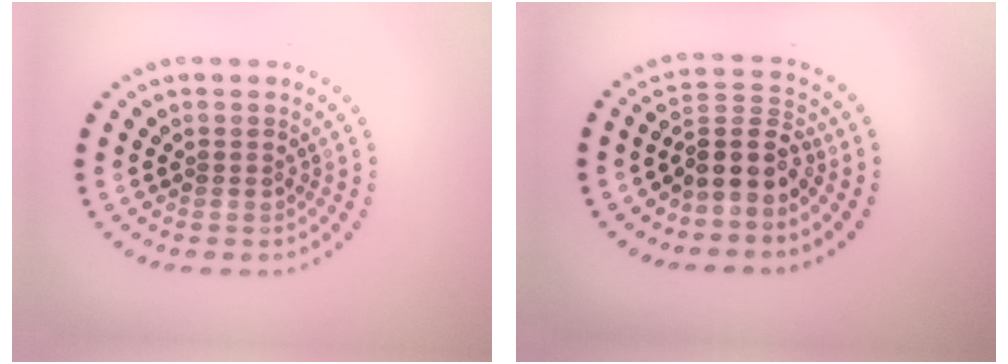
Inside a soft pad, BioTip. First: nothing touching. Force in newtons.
{"total": 3.5, "press": 2.7, "slide": 2.3}